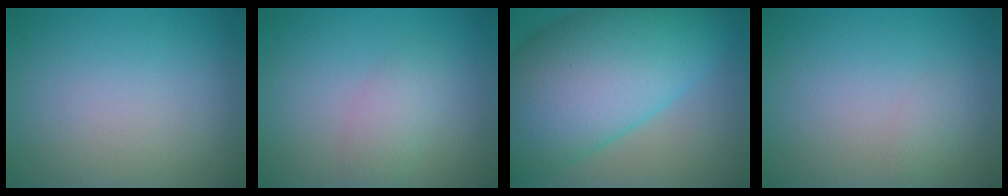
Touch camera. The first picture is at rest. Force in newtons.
{"total": 2.3, "press": 2.3, "slide": 0.1}
{"total": 15.1, "press": 15.1, "slide": 0.4}
{"total": 0.8, "press": 0.8, "slide": 0.0}